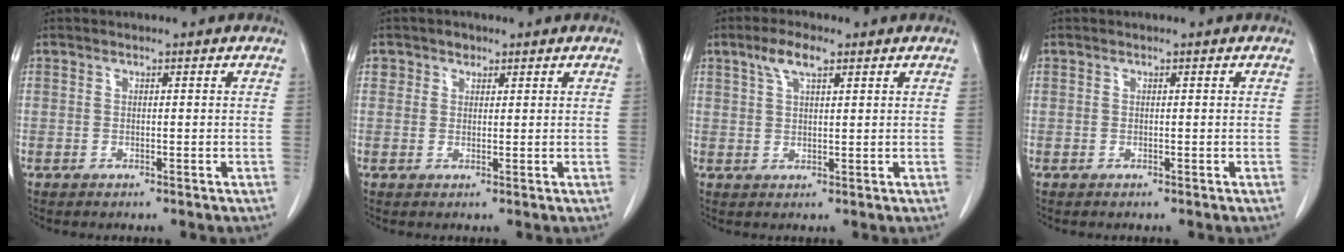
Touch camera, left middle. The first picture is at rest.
{"total": 1.7, "force": [1.0, 1.3, 0.2], "torque": [0.003, 0.000, 0.012]}
{"total": 4.3, "force": [2.6, 1.1, 3.3], "torque": [-0.070, 0.009, 0.053]}
{"total": 0.0}